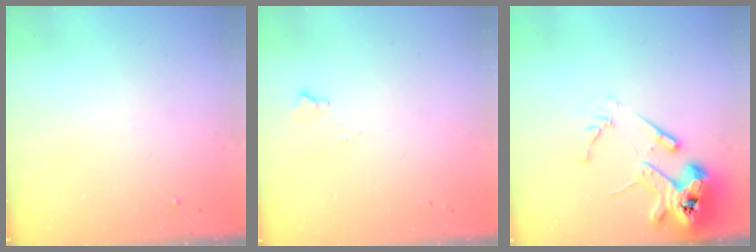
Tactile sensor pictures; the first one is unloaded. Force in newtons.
{"total": 4.6, "press": 4.5, "slide": 0.6}
{"total": 15.1, "press": 15.0, "slide": 2.1}